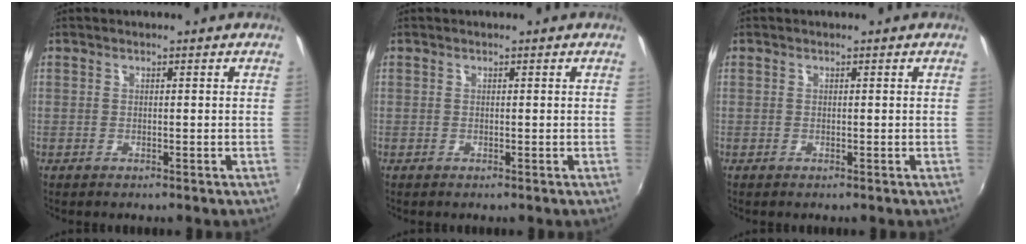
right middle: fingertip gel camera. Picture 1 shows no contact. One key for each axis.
{"total": 0.0}
{"total": 0.0}